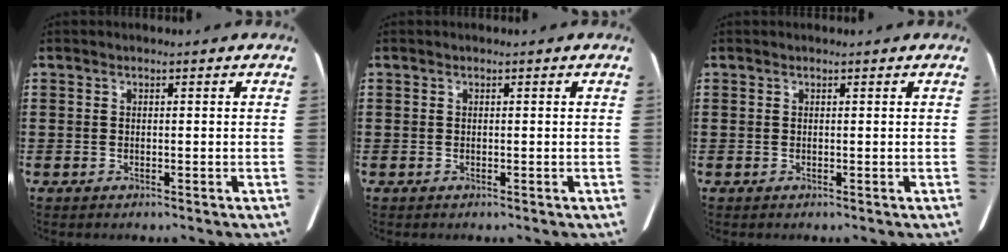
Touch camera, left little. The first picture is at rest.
{"total": 0.0}
{"total": 0.0}